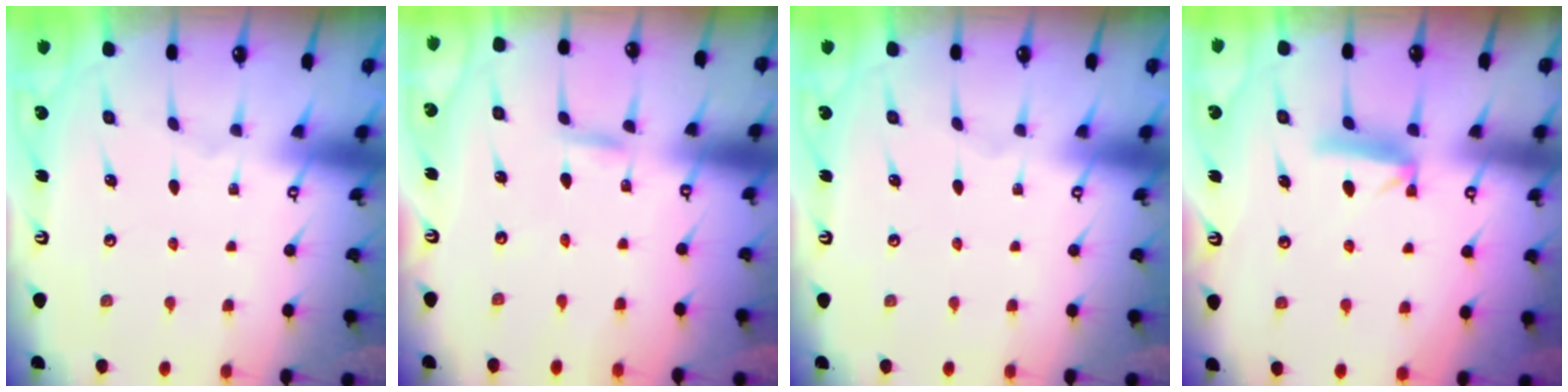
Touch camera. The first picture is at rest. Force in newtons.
{"total": 2.8, "press": 2.8, "slide": 0.3}
{"total": 0.0}
{"total": 7.4, "press": 7.3, "slide": 0.4}